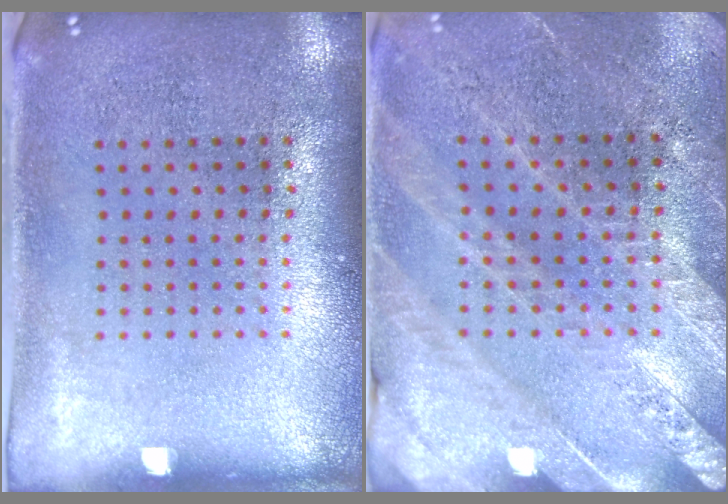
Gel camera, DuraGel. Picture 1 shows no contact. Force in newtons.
{"total": 2.7, "press": 2.7, "slide": 0.5}